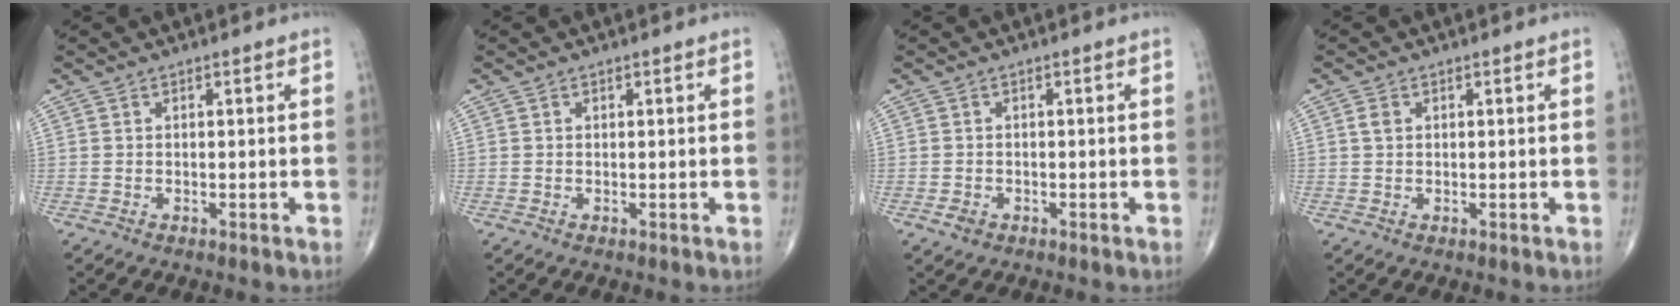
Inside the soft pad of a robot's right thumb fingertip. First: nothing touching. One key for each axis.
{"total": 0.0}
{"total": 1.6, "fx": -0.7, "fy": 1.2, "fz": 0.8, "tx": -0.011, "ty": 0.003, "tz": -0.011}
{"total": 1.5, "fx": 0.4, "fy": 1.0, "fz": 0.9, "tx": -0.017, "ty": 0.002, "tz": 0.008}